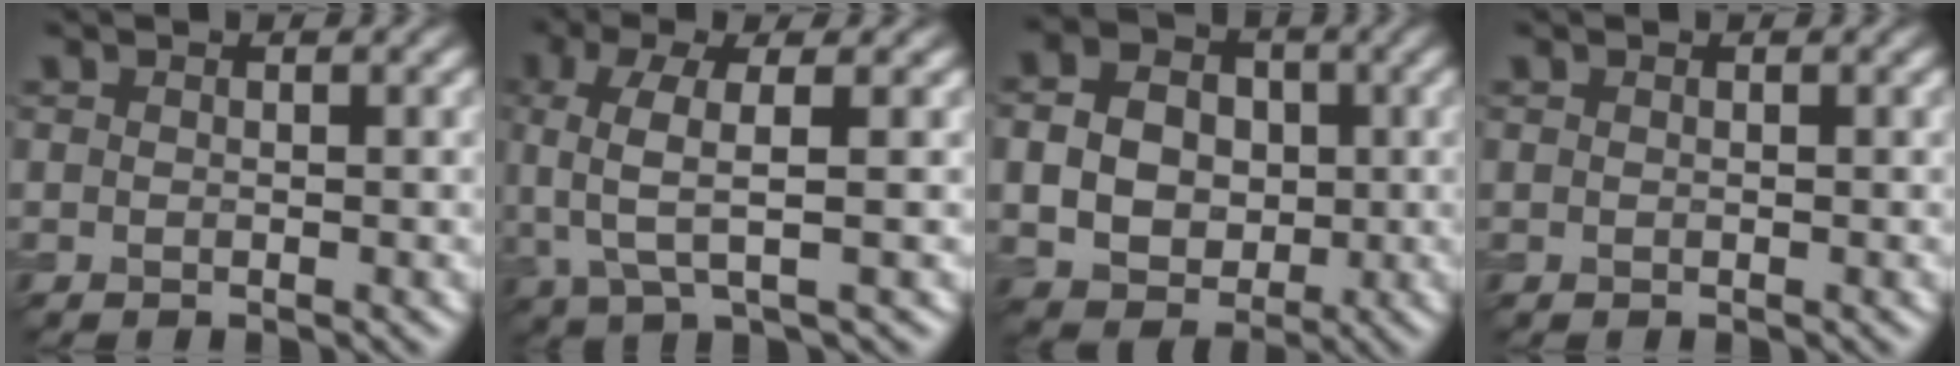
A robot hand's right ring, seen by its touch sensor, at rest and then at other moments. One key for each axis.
{"total": 5.1, "fx": 0.6, "fy": 1.7, "fz": 4.7, "tx": -0.109, "ty": 0.003, "tz": 0.012}
{"total": 6.4, "fx": -0.1, "fy": 5.1, "fz": 3.8, "tx": -0.077, "ty": 0.005, "tz": -0.006}
{"total": 0.0}